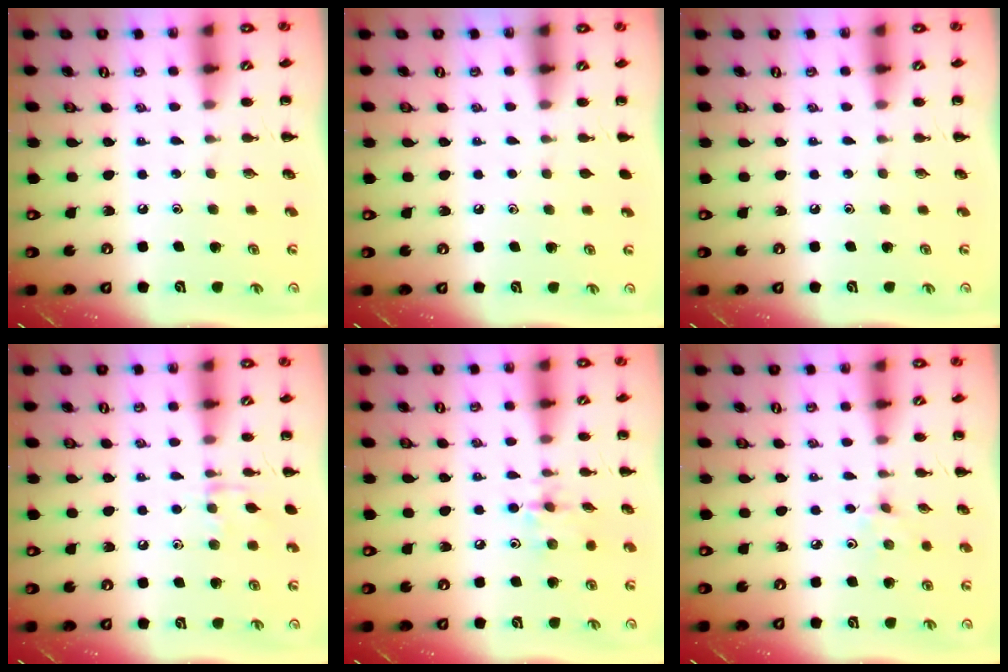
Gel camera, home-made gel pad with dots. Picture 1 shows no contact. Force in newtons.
{"total": 0.6, "press": 0.6, "slide": 0.1}
{"total": 0.0}
{"total": 6.3, "press": 6.2, "slide": 0.9}
{"total": 4.1, "press": 4.1, "slide": 0.5}
{"total": 2.0, "press": 1.9, "slide": 0.7}